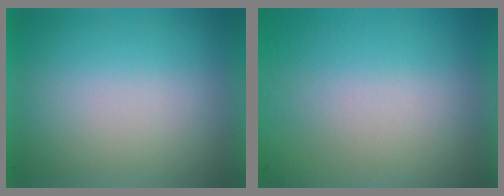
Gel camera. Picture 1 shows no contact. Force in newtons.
{"total": 5.9}